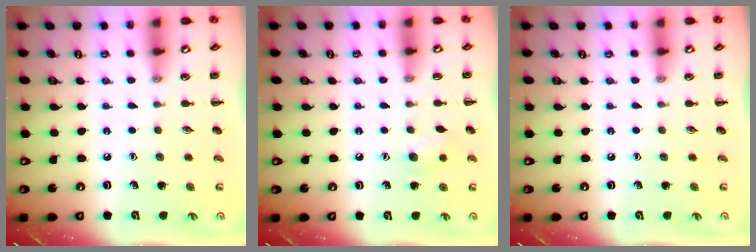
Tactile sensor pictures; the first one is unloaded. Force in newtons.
{"total": 7.2, "press": 7.0, "slide": 1.6}
{"total": 0.0}